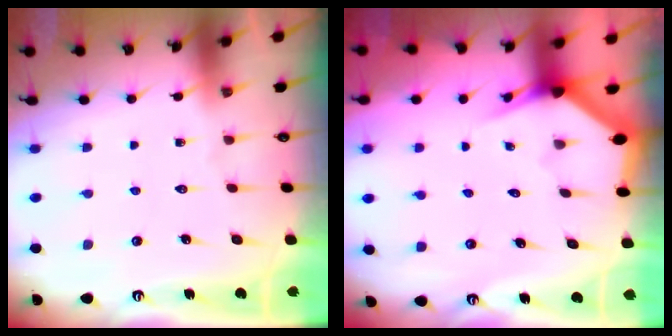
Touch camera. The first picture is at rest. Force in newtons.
{"total": 2.9, "press": 2.9, "slide": 0.0}